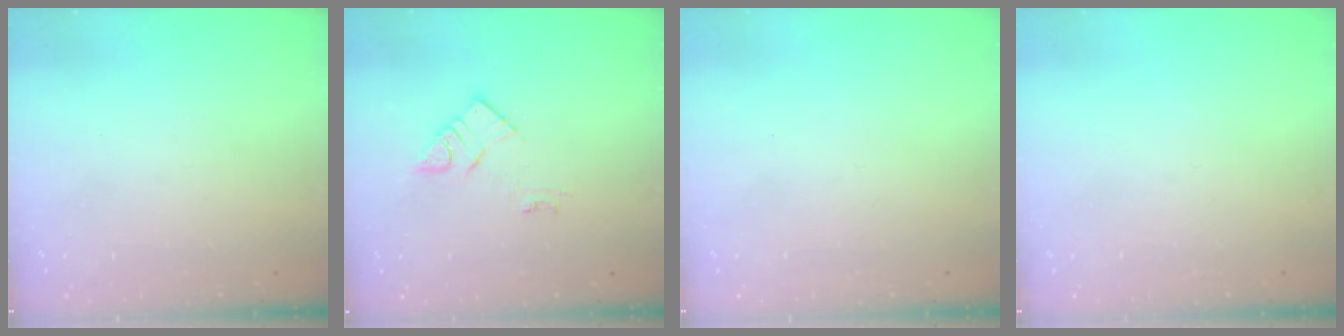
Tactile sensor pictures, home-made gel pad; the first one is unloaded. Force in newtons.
{"total": 8.7, "press": 8.7, "slide": 0.3}
{"total": 1.7, "press": 1.6, "slide": 0.1}
{"total": 0.0}